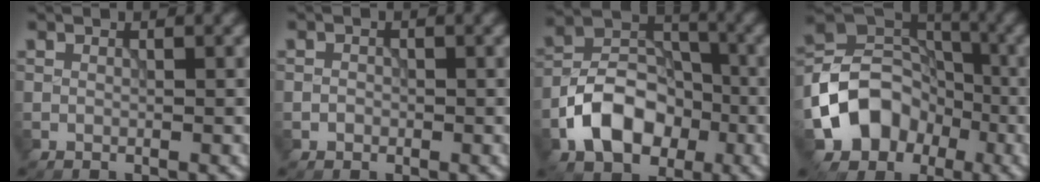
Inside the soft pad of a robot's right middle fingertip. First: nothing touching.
{"total": 0.7, "force": [-0.3, 0.6, 0.1], "torque": [0.001, -0.001, -0.007]}
{"total": 7.8, "force": [-3.2, 5.4, 4.6], "torque": [-0.080, 0.004, -0.065]}
{"total": 9.0, "force": [-3.5, 7.1, 4.2], "torque": [-0.056, 0.009, -0.071]}